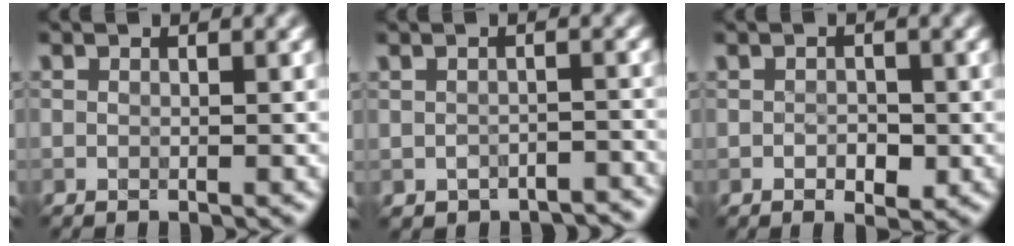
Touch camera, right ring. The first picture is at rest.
{"total": 2.5, "force": [-2.3, 1.0, 0.3], "torque": [-0.002, -0.006, -0.025]}
{"total": 1.3, "force": [-0.6, 0.9, 0.7], "torque": [-0.010, -0.001, -0.007]}